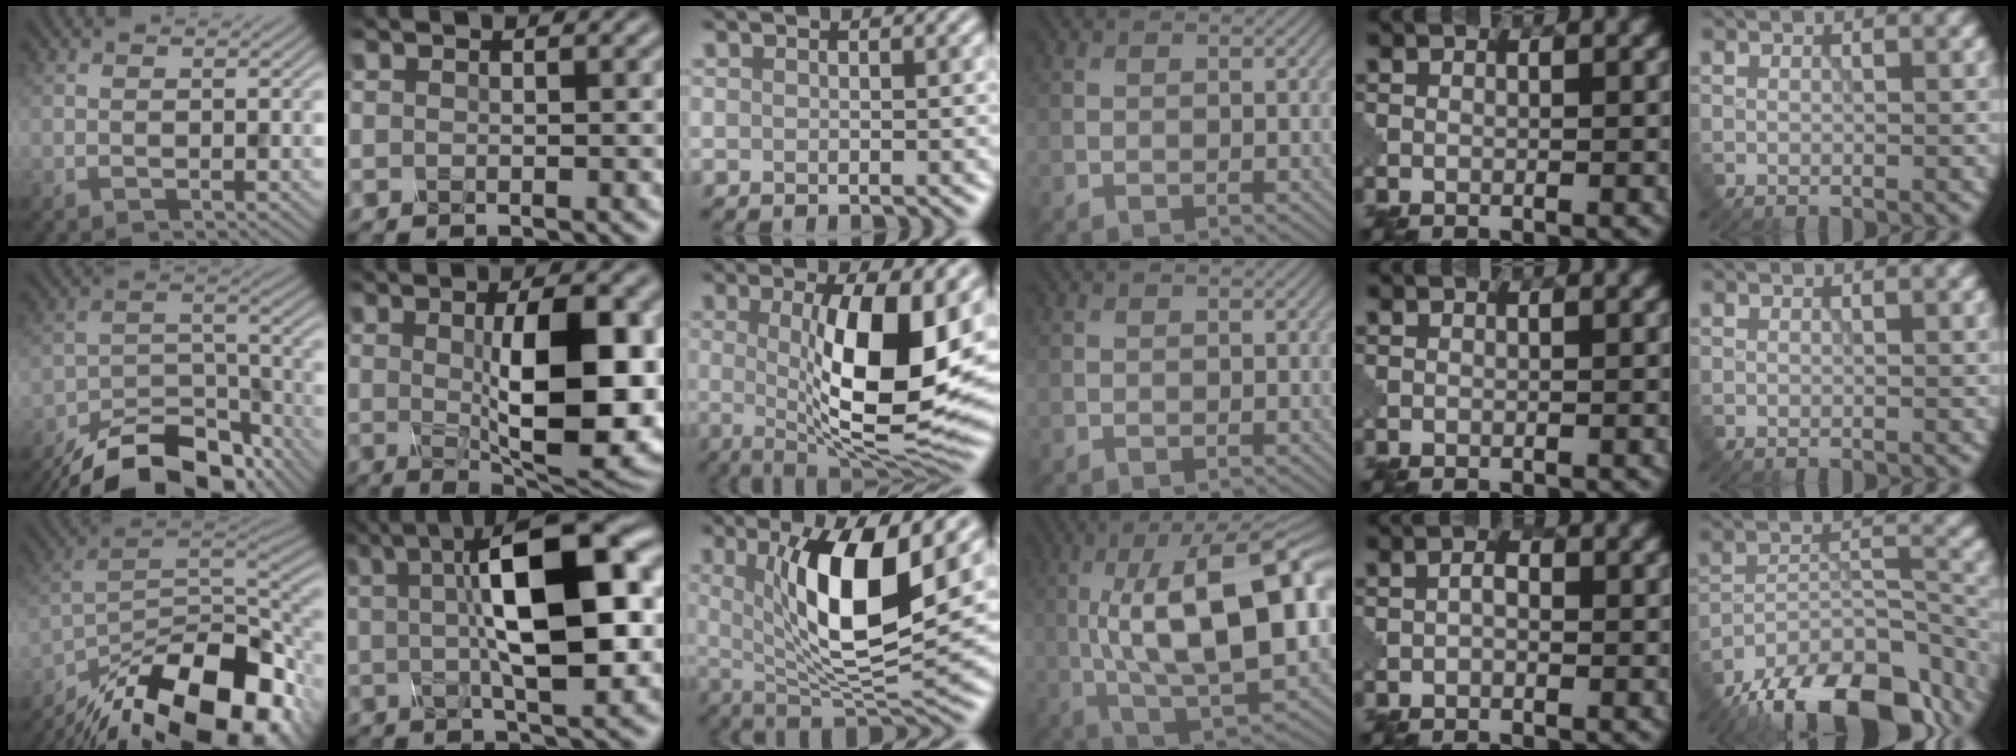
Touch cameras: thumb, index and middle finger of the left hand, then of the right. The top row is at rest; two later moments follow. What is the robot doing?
{"motion": "disassemble", "object": "glue stick"}